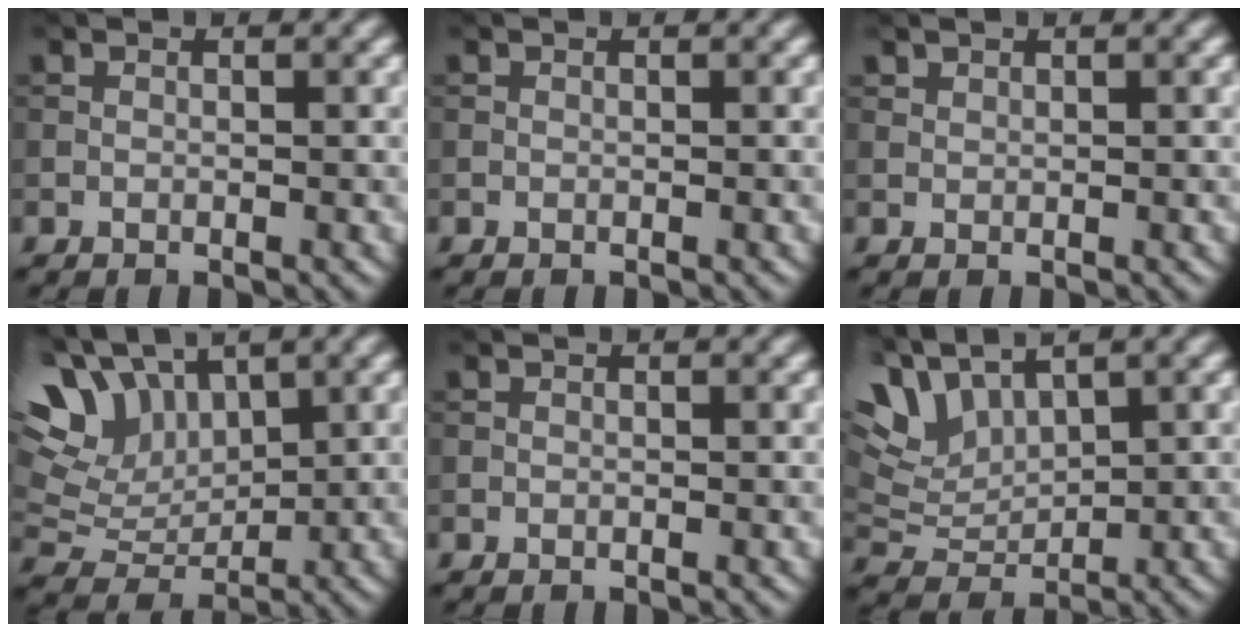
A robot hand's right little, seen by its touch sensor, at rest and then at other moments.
{"total": 0.0}
{"total": 0.7, "force": [0.6, 0.3, 0.1], "torque": [-0.002, -0.002, 0.016]}
{"total": 9.6, "force": [4.9, 5.7, 5.9], "torque": [-0.131, 0.029, 0.087]}
{"total": 0.0}
{"total": 5.9, "force": [4.1, 2.6, 3.4], "torque": [-0.079, 0.016, 0.078]}